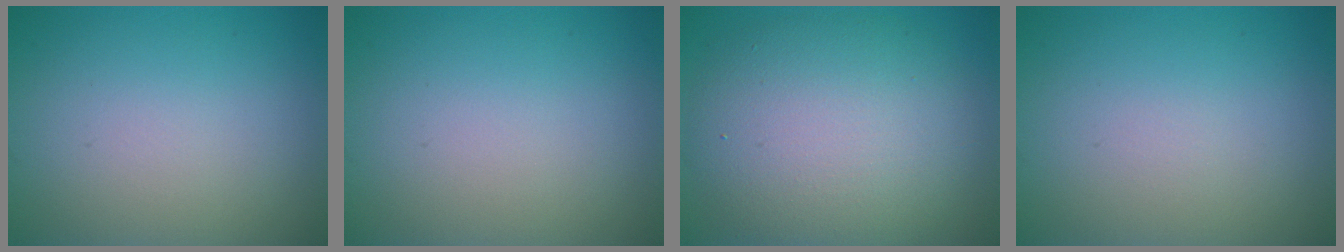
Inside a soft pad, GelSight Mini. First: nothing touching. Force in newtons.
{"total": 0.0}
{"total": 9.5, "press": 9.5, "slide": 0.3}
{"total": 0.0}